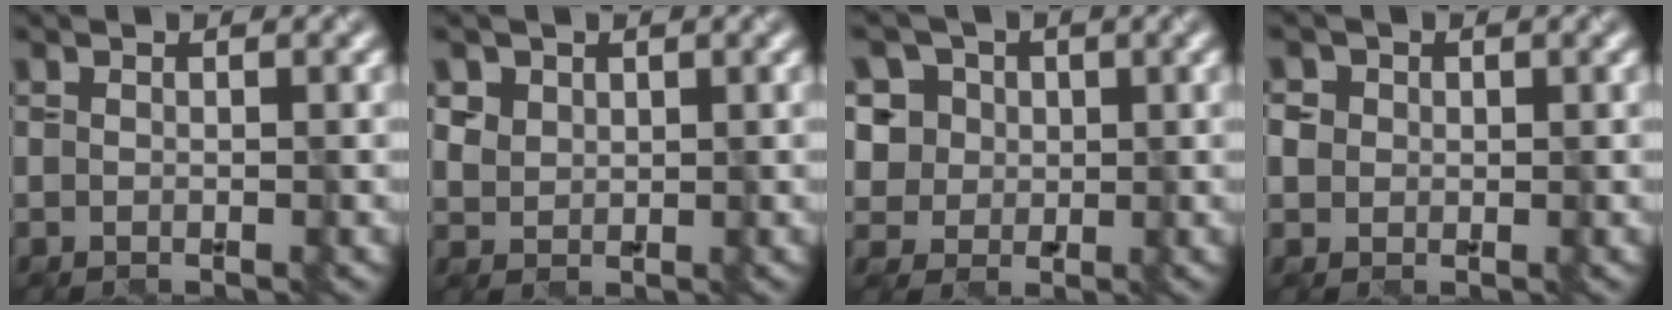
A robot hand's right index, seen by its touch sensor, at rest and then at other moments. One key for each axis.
{"total": 2.7, "fx": 1.6, "fy": 2.0, "fz": 0.9, "tx": -0.035, "ty": 0.000, "tz": 0.045}
{"total": 8.1, "fx": 3.5, "fy": 6.6, "fz": 3.2, "tx": -0.061, "ty": 0.020, "tz": 0.035}
{"total": 2.2, "fx": 0.7, "fy": 2.0, "fz": 0.7, "tx": -0.013, "ty": 0.011, "tz": 0.012}